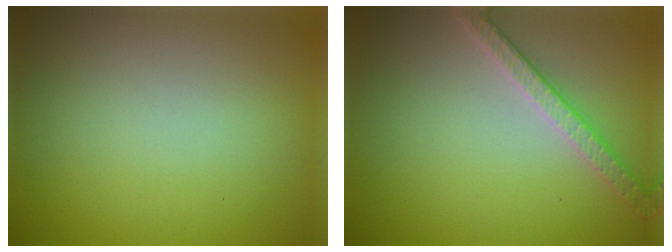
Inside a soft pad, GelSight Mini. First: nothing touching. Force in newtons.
{"total": 2.6, "press": 2.6, "slide": 0.5}